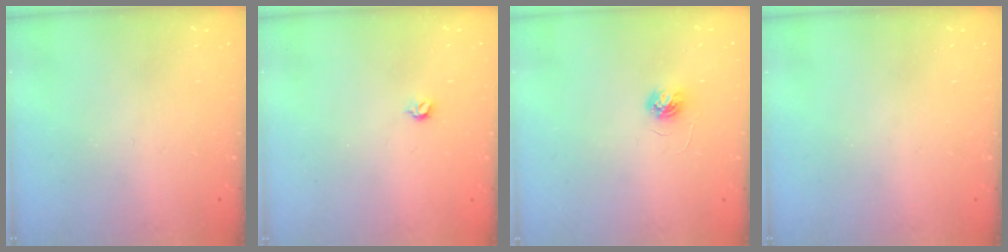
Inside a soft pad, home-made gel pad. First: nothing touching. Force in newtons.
{"total": 3.9, "press": 3.8, "slide": 0.7}
{"total": 3.7, "press": 3.7, "slide": 0.3}
{"total": 0.0}